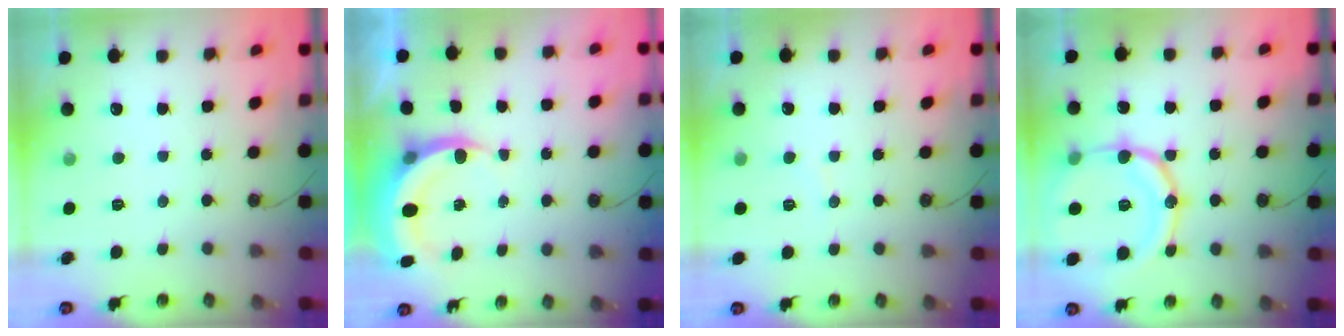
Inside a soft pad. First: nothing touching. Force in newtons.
{"total": 6.4, "press": 6.3, "slide": 1.4}
{"total": 3.0, "press": 3.0, "slide": 0.3}
{"total": 18.9, "press": 18.6, "slide": 3.7}